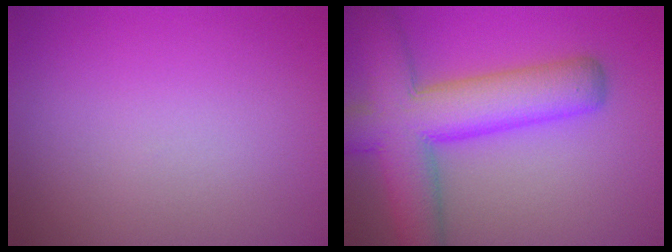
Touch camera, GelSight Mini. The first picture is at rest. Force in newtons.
{"total": 9.8, "press": 9.8, "slide": 0.3}